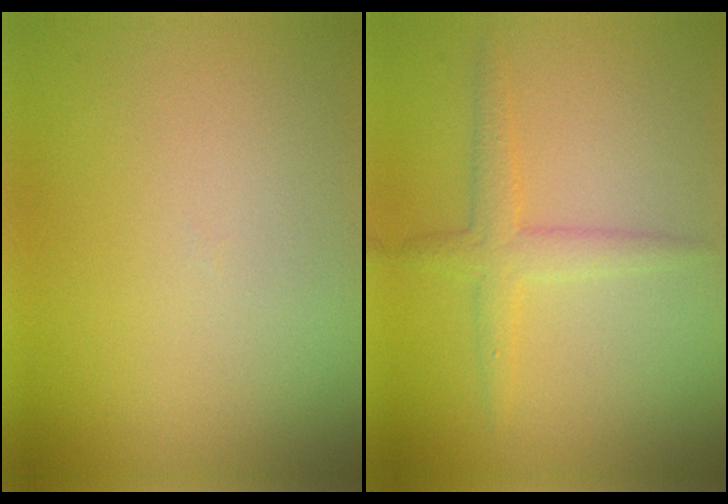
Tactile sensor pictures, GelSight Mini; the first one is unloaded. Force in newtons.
{"total": 2.5, "press": 2.5, "slide": 0.1}